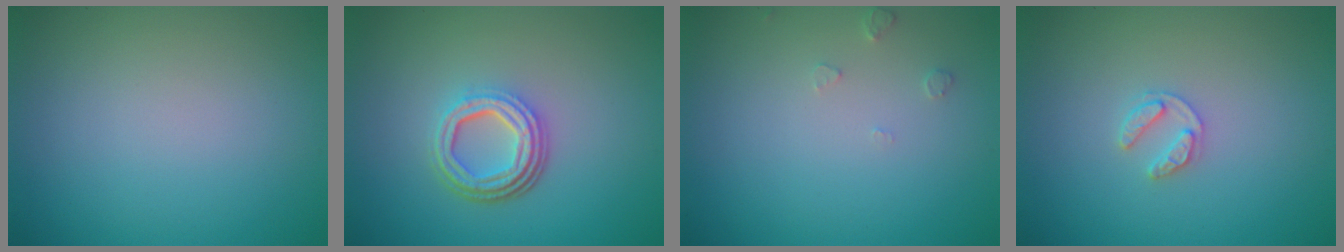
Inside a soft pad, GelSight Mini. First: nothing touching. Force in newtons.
{"total": 4.5, "press": 3.2, "slide": 3.1}
{"total": 0.9, "press": 0.9, "slide": 0.2}
{"total": 1.6, "press": 1.6, "slide": 0.3}